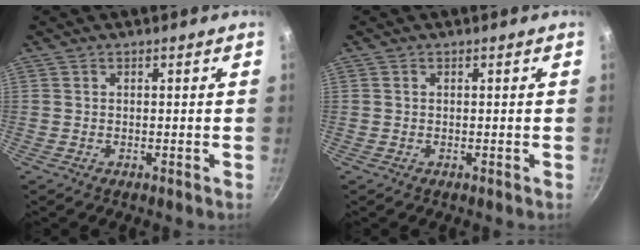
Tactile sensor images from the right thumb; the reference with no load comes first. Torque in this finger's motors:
{"motor_torque": [-0.15, 0.31, -0.27, 0.07, 0.05]}